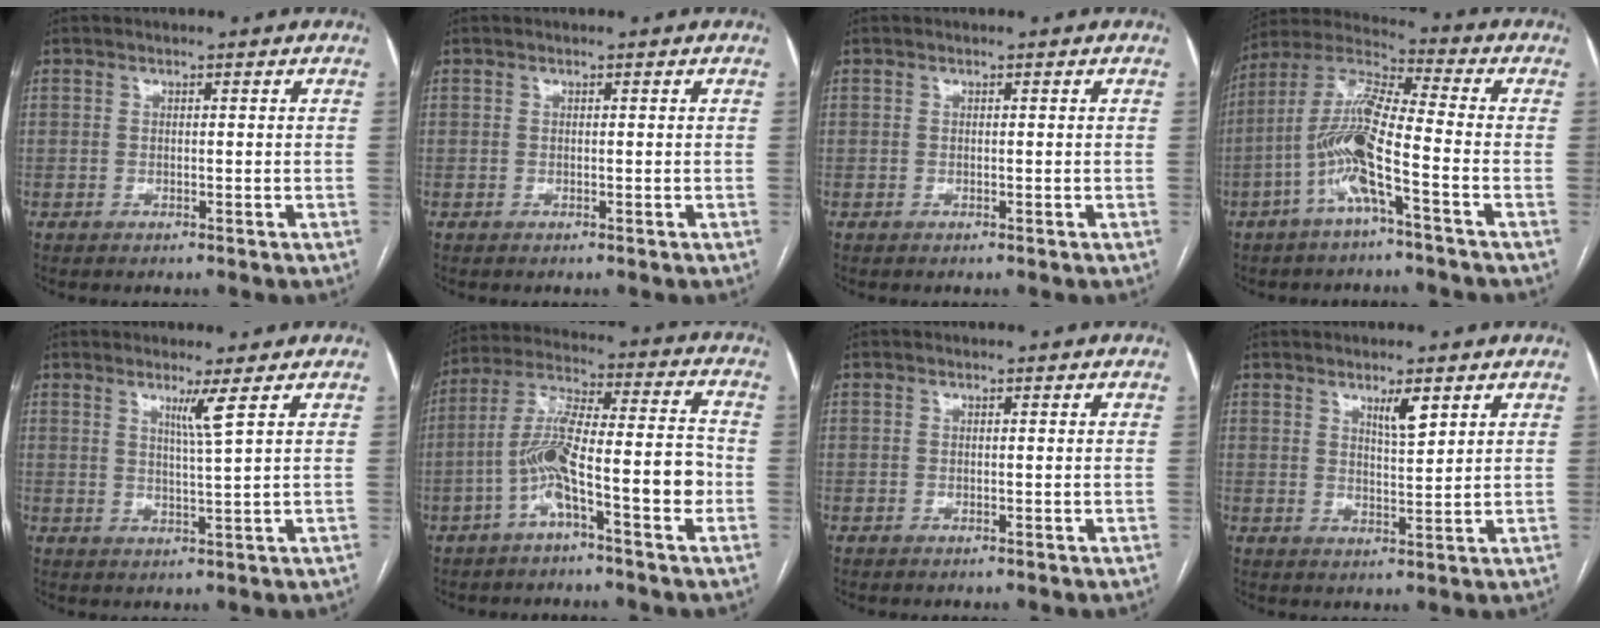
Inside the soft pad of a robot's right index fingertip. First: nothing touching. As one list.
[{"total": 0.0}, {"total": 0.0}, {"total": 11.5, "force": [-4.2, 0.6, 10.7], "torque": [-0.225, 0.011, -0.089]}, {"total": 3.3, "force": [1.8, -1.2, 2.5], "torque": [-0.047, -0.015, 0.036]}, {"total": 12.9, "force": [-4.4, 1.6, 12.0], "torque": [-0.219, 0.030, -0.076]}, {"total": 0.0}, {"total": 3.8, "force": [2.3, 0.6, 2.9], "torque": [-0.052, -0.004, 0.041]}]